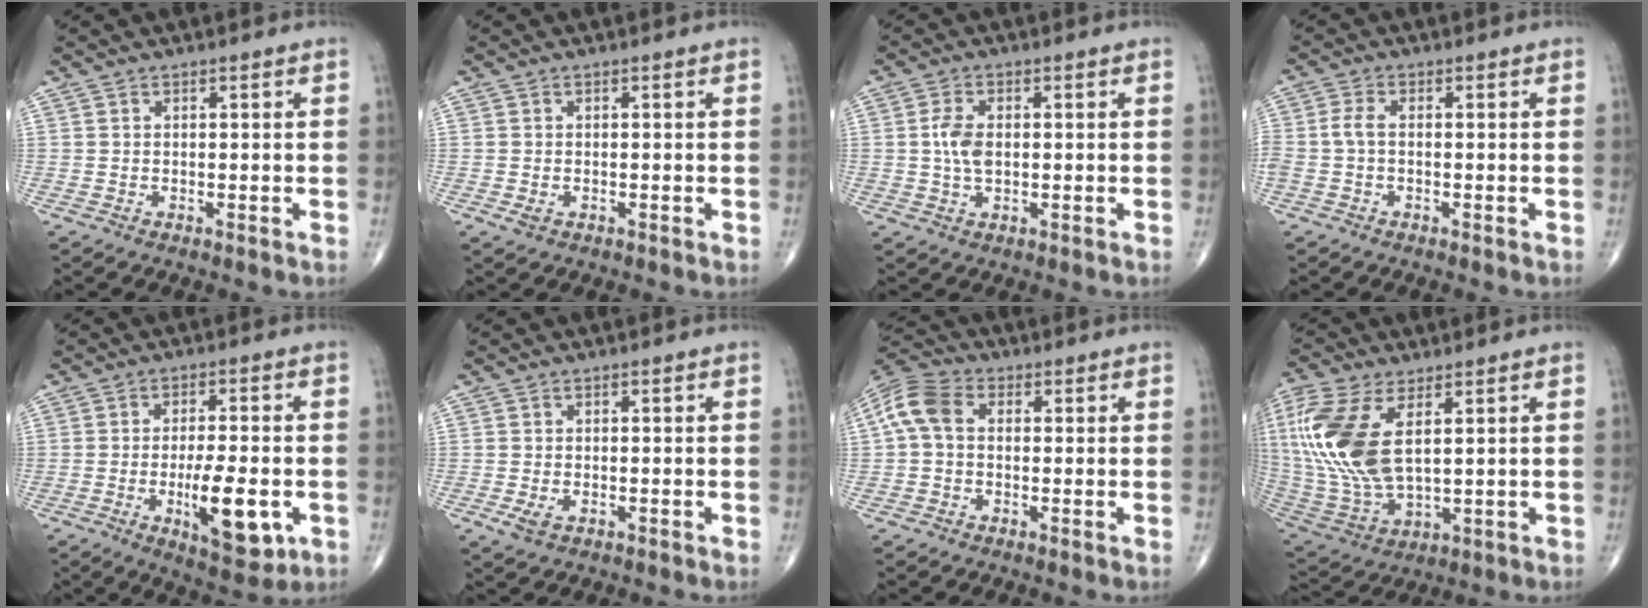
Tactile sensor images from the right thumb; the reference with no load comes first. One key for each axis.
{"total": 1.3, "fx": -0.4, "fy": 0.8, "fz": 0.9, "tx": -0.018, "ty": 0.001, "tz": -0.004}
{"total": 4.5, "fx": 0.2, "fy": 2.6, "fz": 3.7, "tx": -0.080, "ty": 0.002, "tz": 0.002}
{"total": 3.0, "fx": -0.5, "fy": 1.5, "fz": 2.5, "tx": -0.068, "ty": 0.004, "tz": -0.016}
{"total": 11.9, "fx": -3.3, "fy": 4.2, "fz": 10.7, "tx": -0.155, "ty": -0.004, "tz": -0.043}
{"total": 2.3, "fx": -0.8, "fy": 1.3, "fz": 1.8, "tx": -0.037, "ty": -0.003, "tz": -0.013}
{"total": 7.7, "fx": 0.6, "fy": 5.4, "fz": 5.5, "tx": -0.115, "ty": 0.025, "tz": 0.001}
{"total": 18.4, "fx": 4.6, "fy": 9.0, "fz": 15.3, "tx": -0.356, "ty": -0.019, "tz": 0.095}